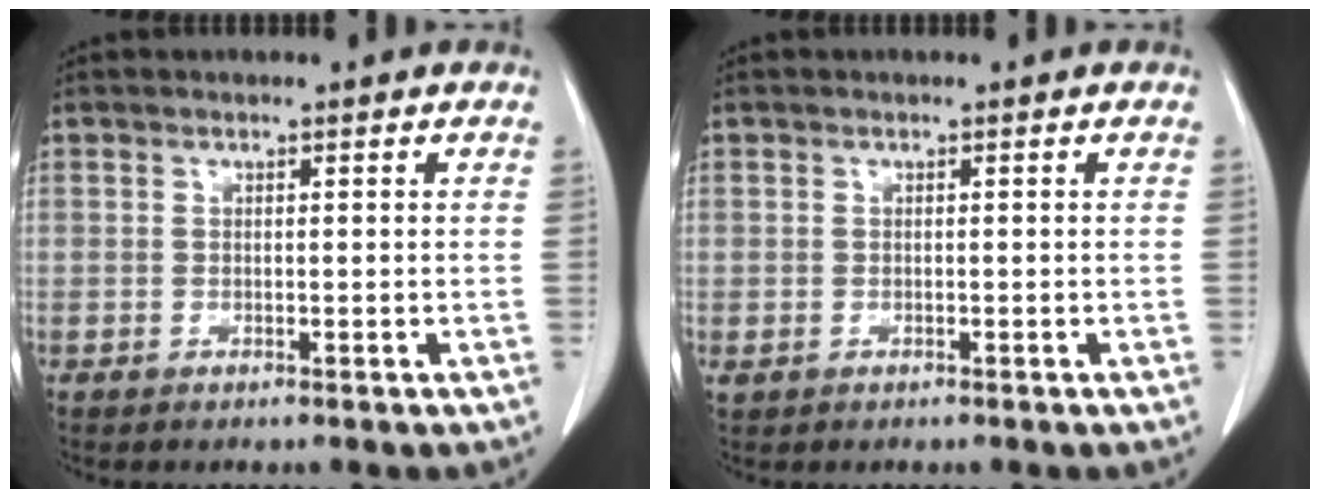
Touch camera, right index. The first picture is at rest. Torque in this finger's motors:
{"motor_torque": [0.00, 0.08, -0.02, -0.06]}